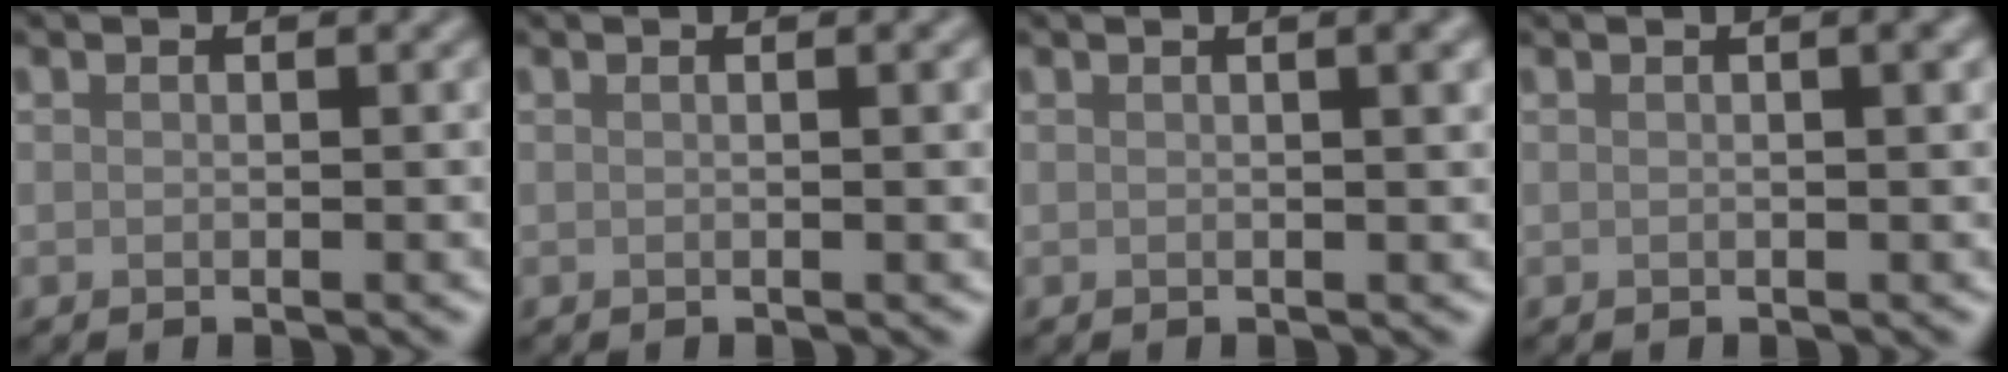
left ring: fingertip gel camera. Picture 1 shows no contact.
{"total": 2.4, "force": [0.4, 0.9, 2.2], "torque": [-0.018, 0.006, -0.002]}
{"total": 3.9, "force": [1.2, 1.6, 3.4], "torque": [-0.019, 0.015, -0.002]}
{"total": 3.2, "force": [0.9, 1.2, 2.8], "torque": [-0.016, 0.009, -0.003]}